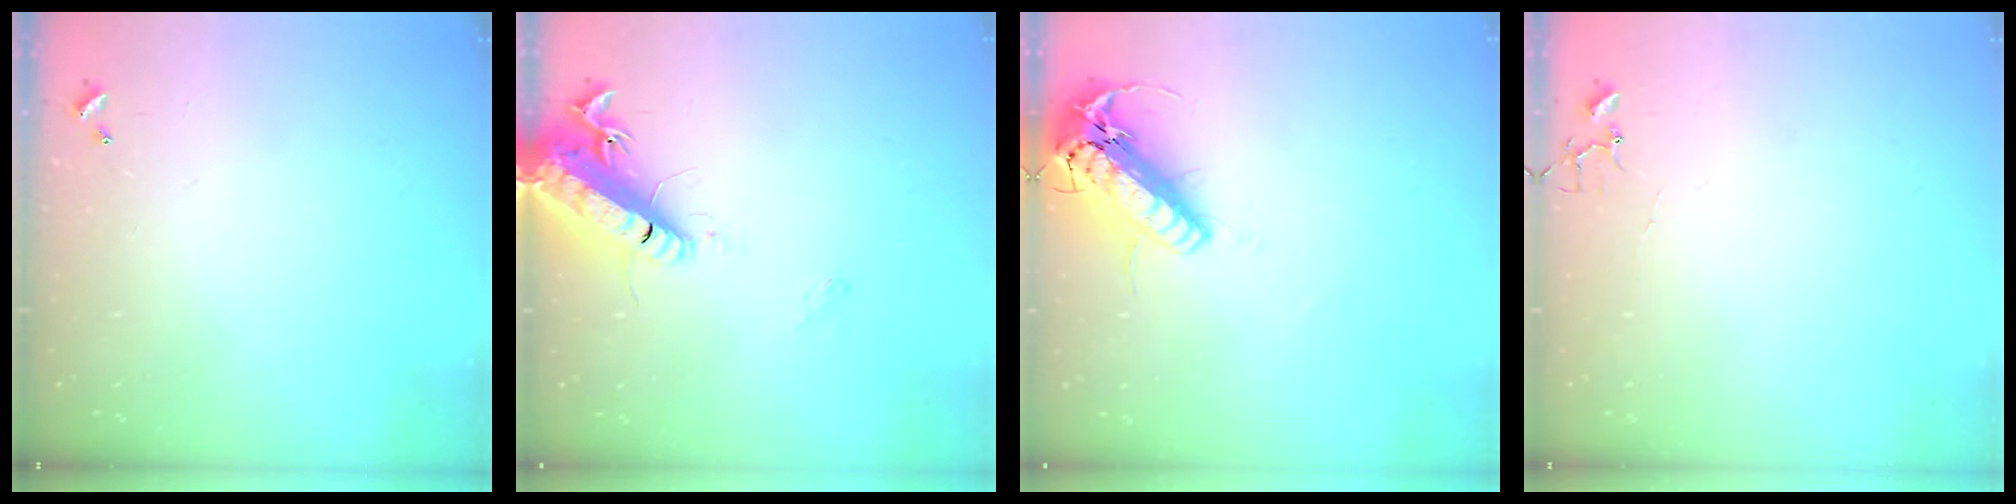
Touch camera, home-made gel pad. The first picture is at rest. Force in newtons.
{"total": 17.2, "press": 16.5, "slide": 4.6}
{"total": 18.2, "press": 17.8, "slide": 3.8}
{"total": 3.4, "press": 3.4, "slide": 0.3}